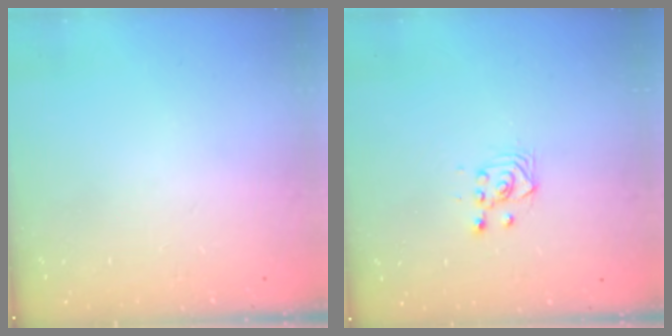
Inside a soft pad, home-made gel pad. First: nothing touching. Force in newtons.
{"total": 2.9, "press": 2.9, "slide": 0.6}